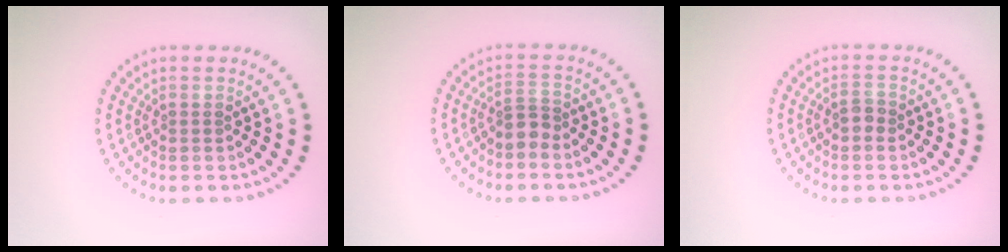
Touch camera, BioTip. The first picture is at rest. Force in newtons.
{"total": 2.0, "press": 1.5, "slide": 1.2}
{"total": 1.3, "press": 1.3, "slide": 0.4}